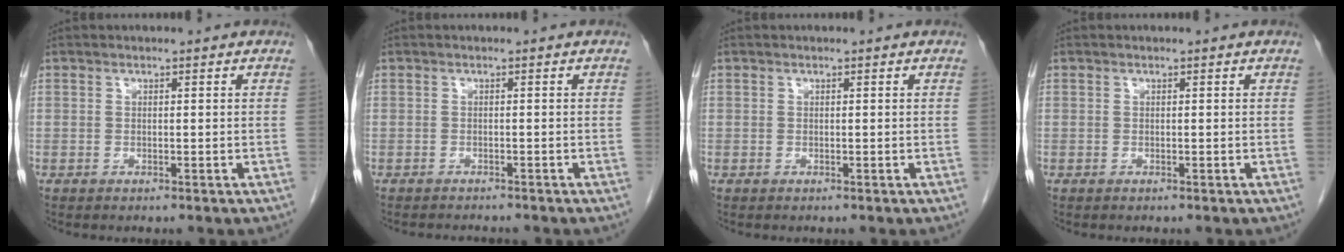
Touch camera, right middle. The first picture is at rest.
{"total": 2.9, "force": [-2.8, 0.4, 0.7], "torque": [-0.010, -0.008, -0.036]}
{"total": 0.0}
{"total": 0.0}